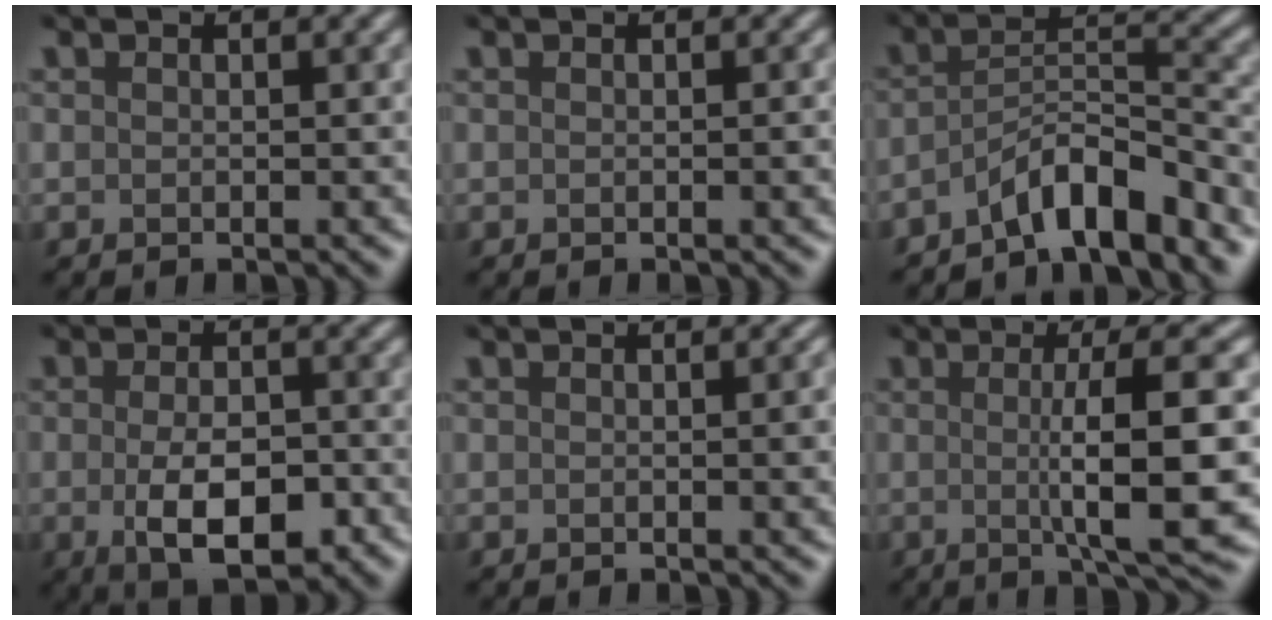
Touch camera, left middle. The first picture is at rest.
{"total": 0.8, "force": [-0.1, 0.1, 0.7], "torque": [-0.010, 0.001, 0.000]}
{"total": 6.1, "force": [-4.4, 1.4, 3.9], "torque": [-0.060, 0.010, -0.080]}
{"total": 6.1, "force": [-1.7, 2.7, 5.1], "torque": [-0.091, -0.009, -0.024]}
{"total": 2.2, "force": [0.0, 0.6, 2.1], "torque": [-0.021, 0.002, -0.002]}
{"total": 8.9, "force": [-0.3, 1.7, 8.7], "torque": [-0.120, -0.002, -0.004]}